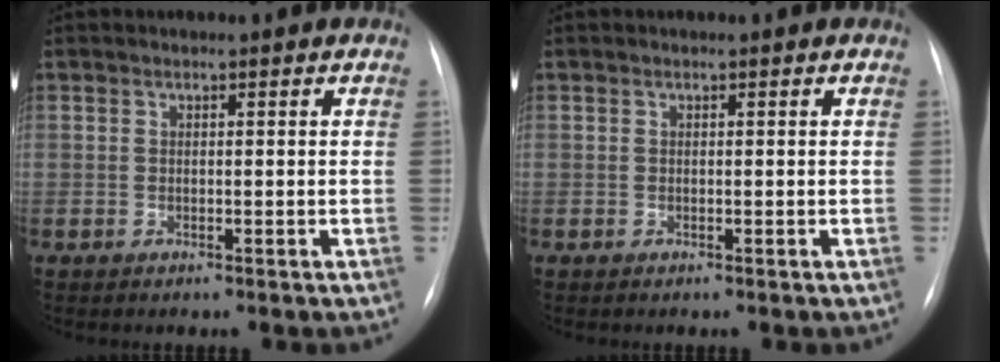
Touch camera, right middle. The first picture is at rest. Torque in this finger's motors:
{"motor_torque": [0.59, -0.67, 0.01, 0.02]}